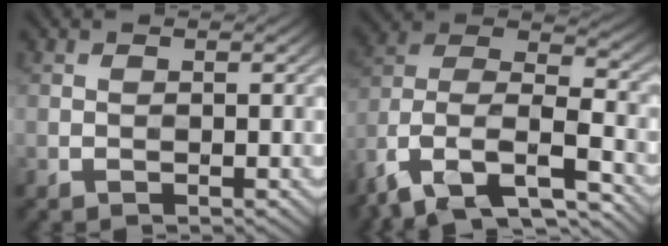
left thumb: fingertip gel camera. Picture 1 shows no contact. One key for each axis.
{"total": 15.9, "fx": -9.9, "fy": 8.2, "fz": 9.4, "tx": -0.254, "ty": -0.032, "tz": -0.153}